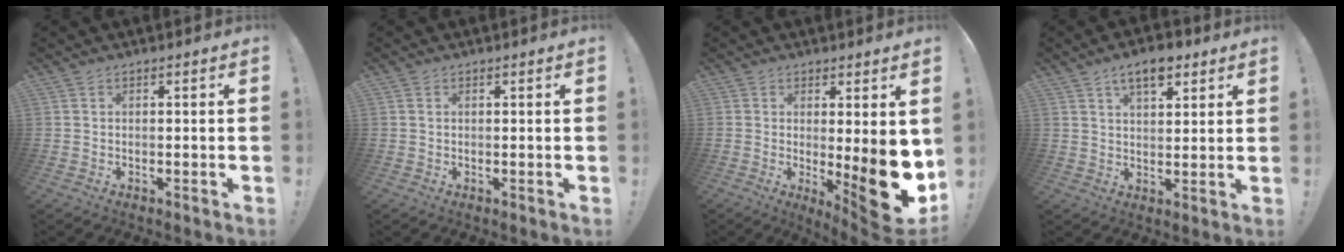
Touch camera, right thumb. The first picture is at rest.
{"total": 0.5, "force": [0.3, 0.4, 0.2], "torque": [-0.006, 0.003, 0.006]}
{"total": 13.4, "force": [-1.5, 3.0, 13.0], "torque": [-0.136, -0.026, -0.014]}
{"total": 7.9, "force": [4.9, 3.7, 5.0], "torque": [-0.069, -0.018, 0.086]}